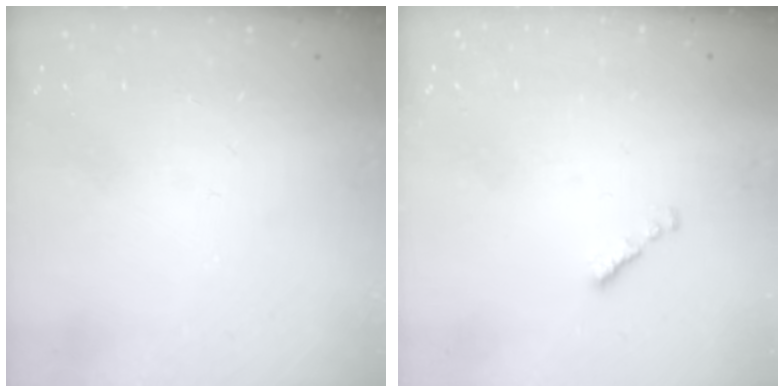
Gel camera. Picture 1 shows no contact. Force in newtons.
{"total": 1.3, "press": 1.1, "slide": 0.6}